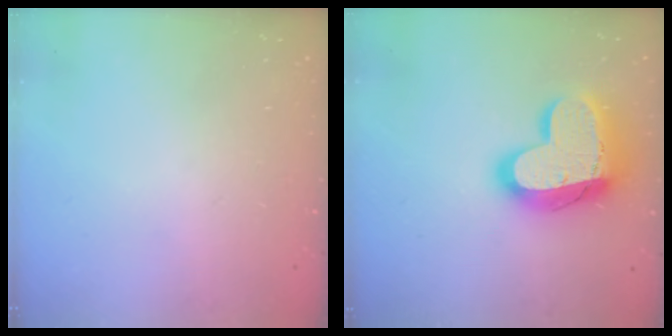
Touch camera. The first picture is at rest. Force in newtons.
{"total": 19.7, "press": 19.7, "slide": 1.4}